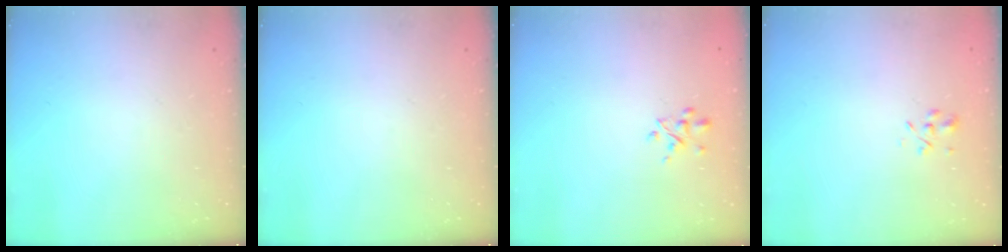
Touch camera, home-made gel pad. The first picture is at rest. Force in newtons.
{"total": 0.0}
{"total": 3.0, "press": 2.8, "slide": 1.1}
{"total": 2.6, "press": 2.4, "slide": 1.0}